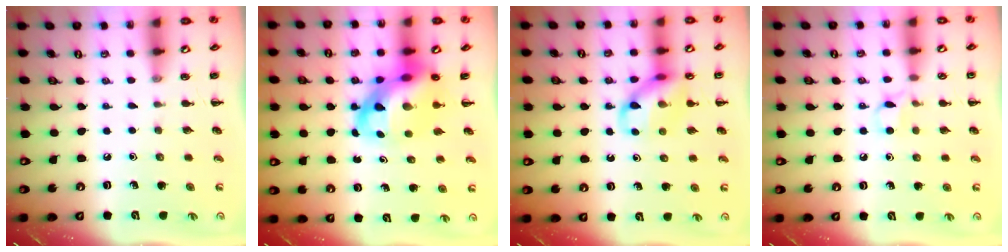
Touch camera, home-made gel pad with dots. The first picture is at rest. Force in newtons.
{"total": 12.8, "press": 12.3, "slide": 3.4}
{"total": 11.7, "press": 11.6, "slide": 1.6}
{"total": 4.8, "press": 4.7, "slide": 1.0}